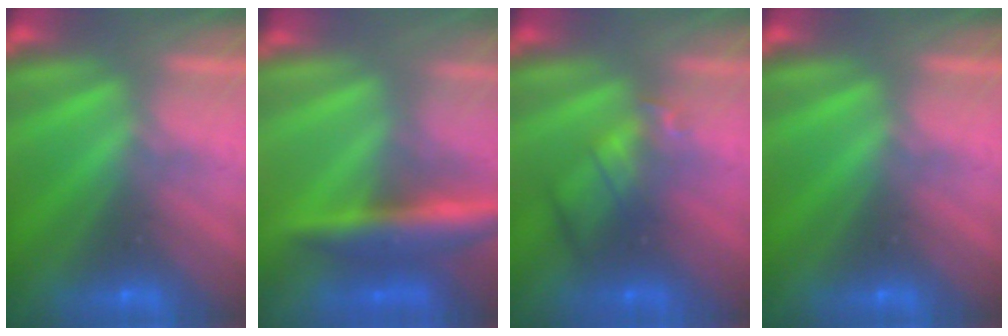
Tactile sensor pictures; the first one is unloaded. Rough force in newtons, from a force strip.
{"total": 7.8}
{"total": 2.4}
{"total": 0.0}